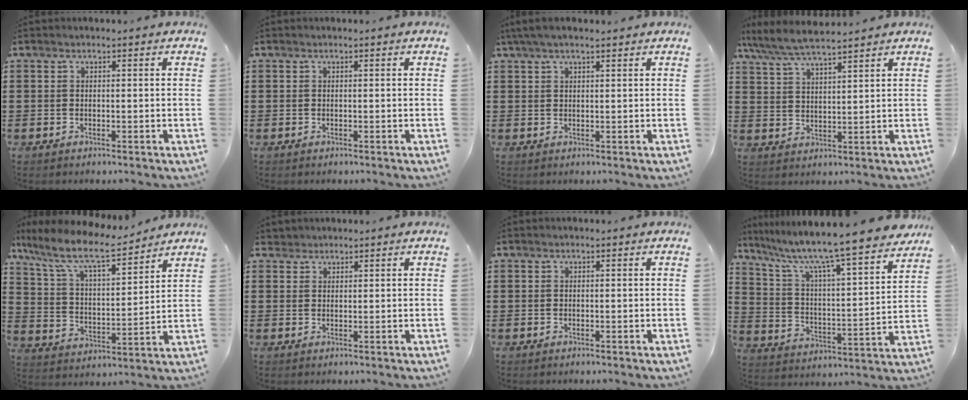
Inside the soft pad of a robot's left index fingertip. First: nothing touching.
{"total": 0.0}
{"total": 2.6, "force": [1.8, 0.5, 1.8], "torque": [-0.037, 0.005, 0.033]}
{"total": 6.0, "force": [5.4, 0.6, 2.6], "torque": [-0.067, -0.019, 0.096]}
{"total": 9.3, "force": [7.5, 1.7, 5.3], "torque": [-0.132, -0.037, 0.125]}
{"total": 1.5, "force": [1.4, 0.6, -0.1], "torque": [-0.001, 0.003, 0.029]}
{"total": 0.0}
{"total": 9.2, "force": [7.9, -0.2, 4.7], "torque": [-0.123, -0.065, 0.125]}